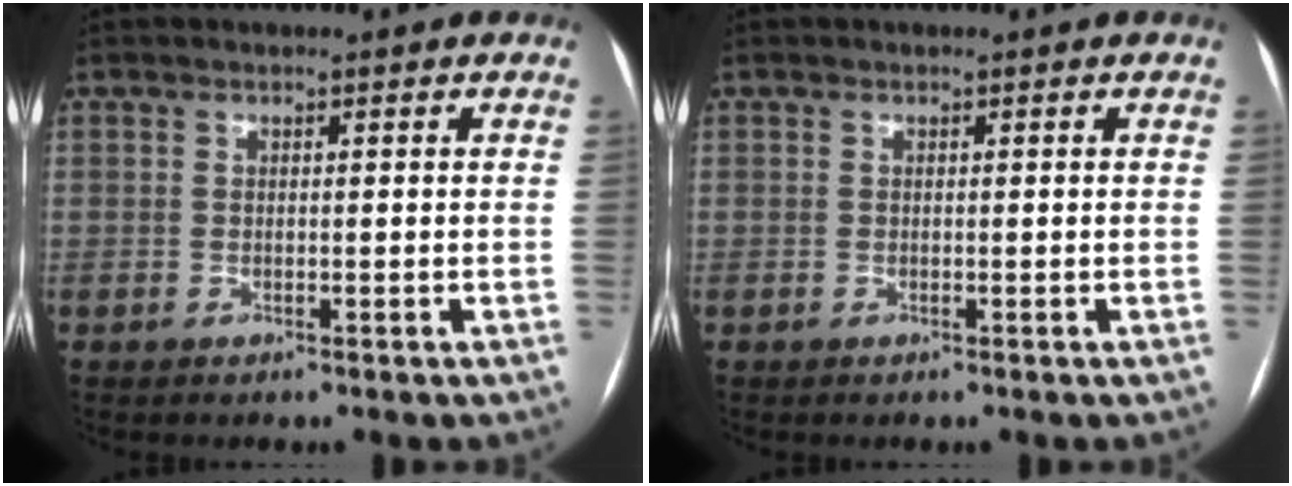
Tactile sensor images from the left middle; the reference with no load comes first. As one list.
[{"total": 0.0}]